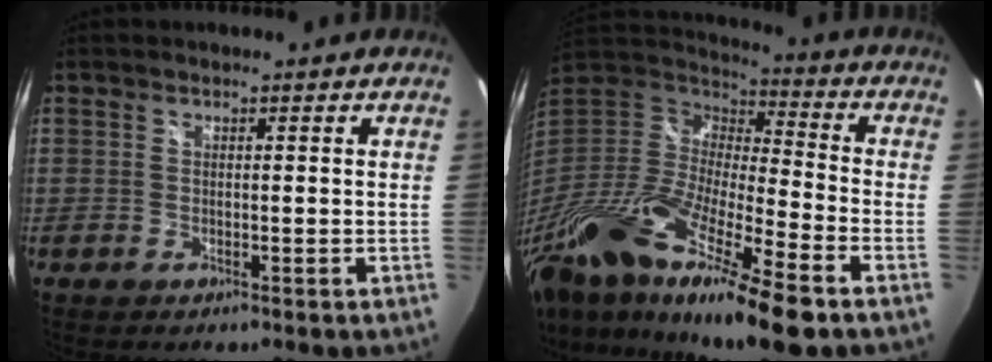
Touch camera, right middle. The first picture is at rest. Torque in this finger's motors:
{"motor_torque": [1.10, -1.04, 0.72, 0.21]}